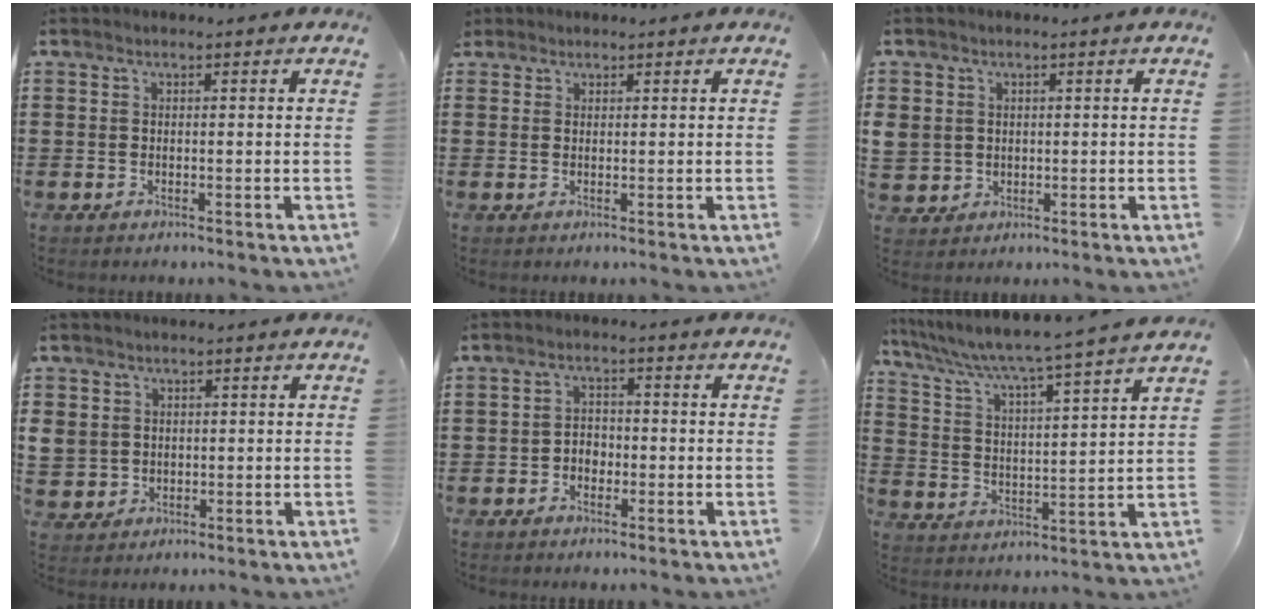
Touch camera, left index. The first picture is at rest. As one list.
[{"total": 1.1, "force": [1.0, 0.6, 0.0], "torque": [-0.004, 0.003, 0.019]}, {"total": 2.8, "force": [0.3, 2.7, 0.2], "torque": [-0.019, 0.009, 0.003]}, {"total": 3.1, "force": [0.5, 3.0, 0.1], "torque": [-0.020, 0.011, 0.007]}, {"total": 2.2, "force": [-1.2, 1.6, 0.8], "torque": [-0.020, 0.006, -0.028]}, {"total": 4.6, "force": [4.0, -0.9, 2.0], "torque": [-0.062, -0.041, 0.057]}]